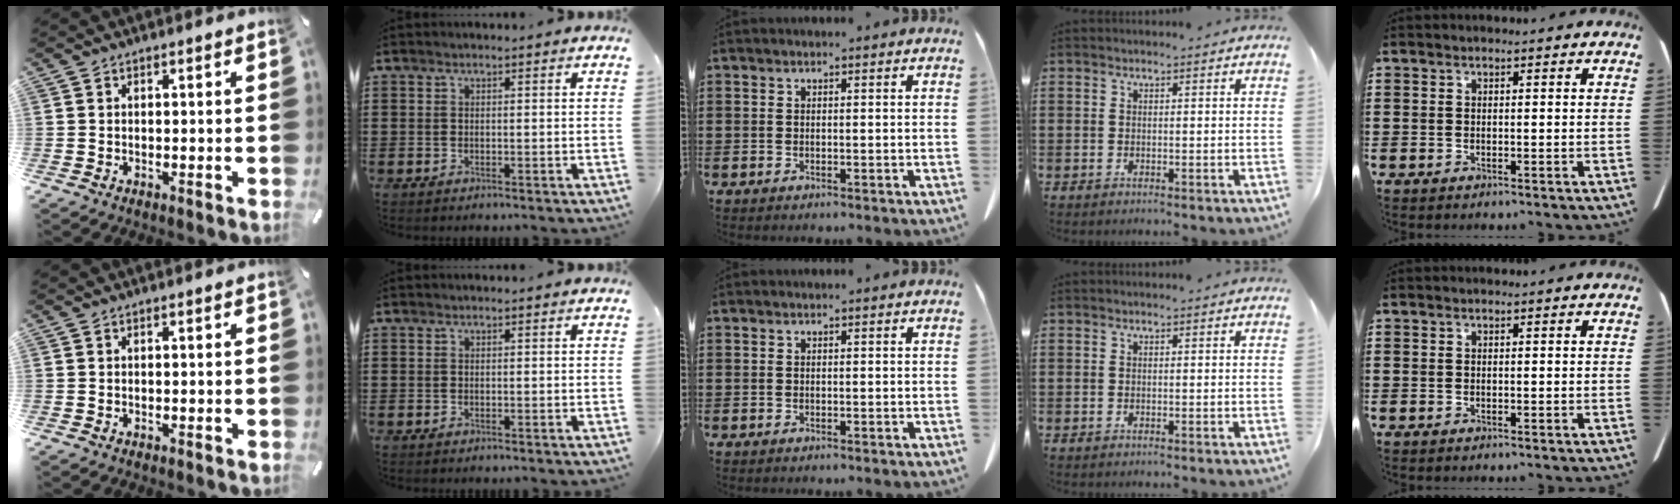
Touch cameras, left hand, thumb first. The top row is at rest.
{}